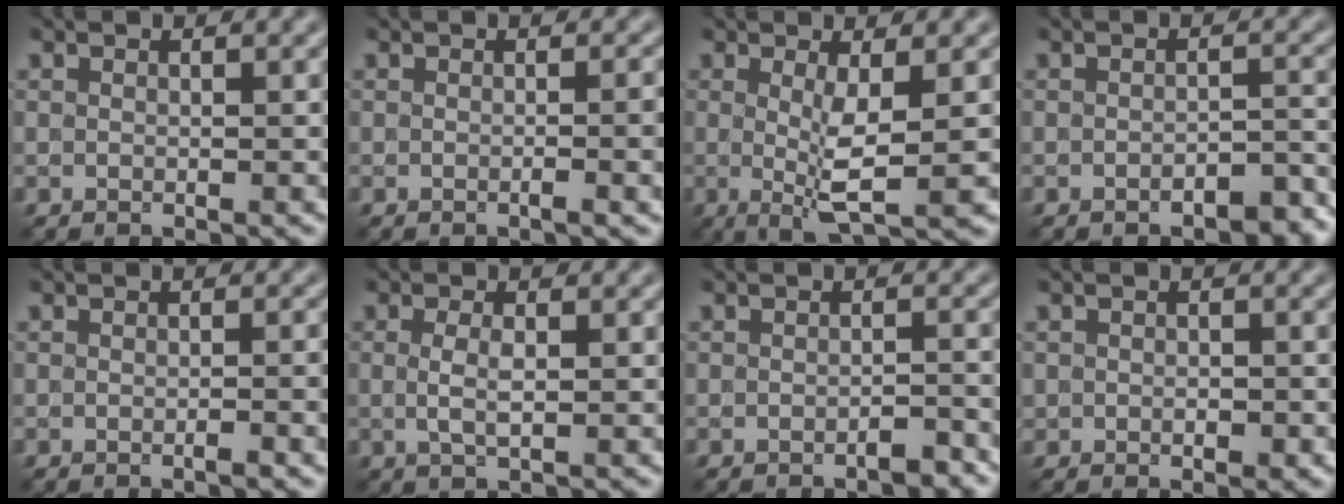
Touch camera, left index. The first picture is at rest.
{"total": 2.8, "force": [-0.3, 0.9, 2.7], "torque": [-0.025, 0.003, -0.007]}
{"total": 3.9, "force": [0.1, 0.7, 3.9], "torque": [-0.074, -0.009, 0.003]}
{"total": 2.8, "force": [-2.0, 0.9, 1.8], "torque": [-0.028, 0.005, -0.026]}
{"total": 2.1, "force": [-0.4, 0.6, 1.9], "torque": [-0.021, 0.002, -0.008]}
{"total": 1.7, "force": [0.2, 0.4, 1.6], "torque": [-0.038, 0.000, 0.003]}
{"total": 1.6, "force": [-1.0, 0.3, 1.2], "torque": [-0.014, 0.005, -0.018]}
{"total": 1.6, "force": [-0.3, 1.0, 1.2], "torque": [-0.021, -0.002, -0.005]}